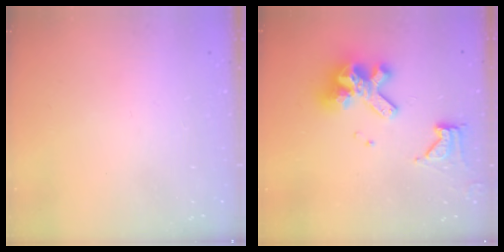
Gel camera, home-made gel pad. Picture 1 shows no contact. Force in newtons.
{"total": 12.2, "press": 12.1, "slide": 1.3}